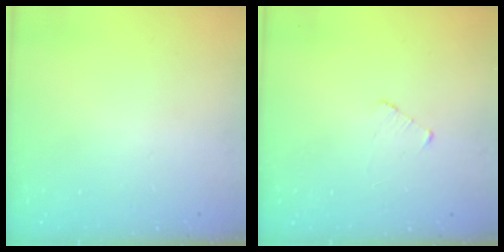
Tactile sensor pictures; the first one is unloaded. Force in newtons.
{"total": 3.0, "press": 2.9, "slide": 0.3}